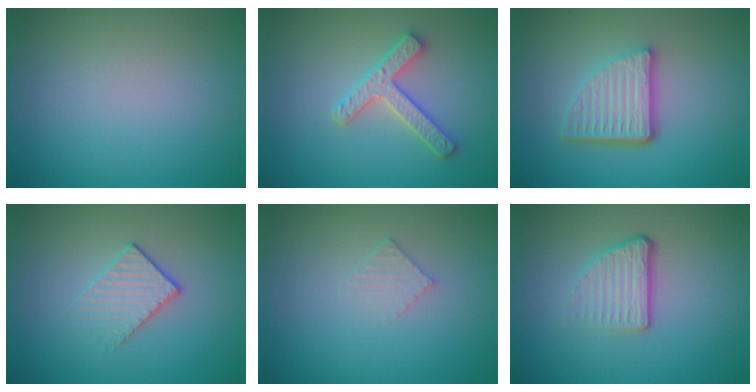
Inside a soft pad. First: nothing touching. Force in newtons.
{"total": 2.9, "press": 2.9, "slide": 0.5}
{"total": 5.2, "press": 3.6, "slide": 3.7}
{"total": 1.8, "press": 1.4, "slide": 1.1}
{"total": 1.1, "press": 1.1, "slide": 0.0}
{"total": 3.6, "press": 2.3, "slide": 2.8}